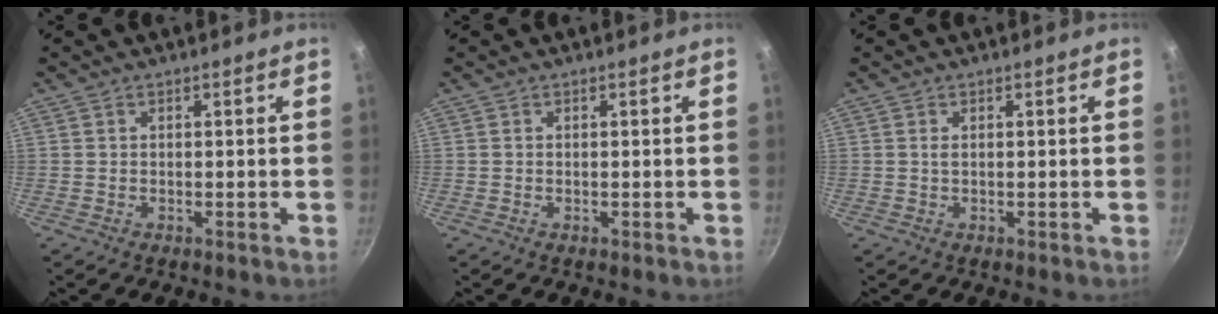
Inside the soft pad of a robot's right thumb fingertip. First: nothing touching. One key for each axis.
{"total": 0.0}
{"total": 0.7, "fx": 0.2, "fy": 0.3, "fz": 0.6, "tx": -0.012, "ty": 0.001, "tz": 0.004}